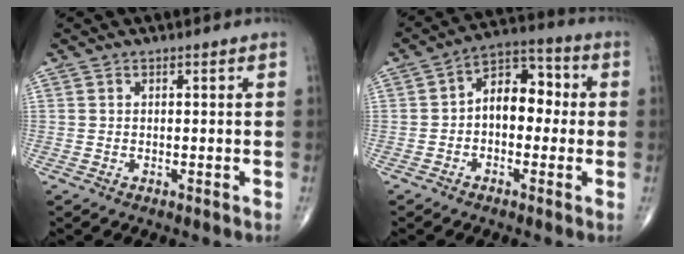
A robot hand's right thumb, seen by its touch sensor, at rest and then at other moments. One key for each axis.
{"total": 9.6, "fx": -0.2, "fy": 6.3, "fz": 7.2, "tx": -0.080, "ty": 0.037, "tz": -0.018}